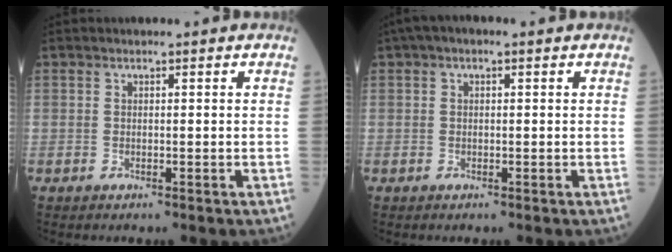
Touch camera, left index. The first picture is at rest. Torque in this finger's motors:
{"motor_torque": [0.88, -0.80, 0.38, 0.09]}